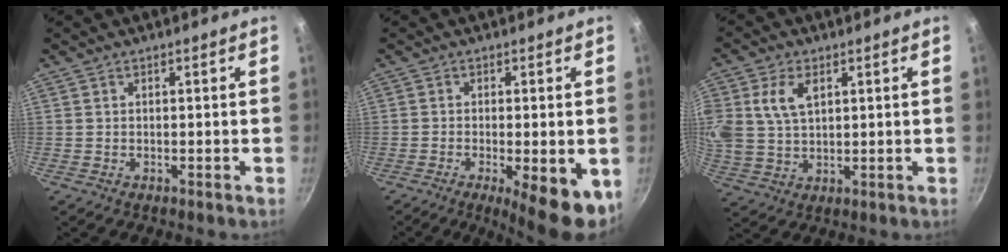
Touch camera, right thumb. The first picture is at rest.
{"total": 10.8, "force": [-3.6, 3.2, 9.7], "torque": [-0.122, -0.003, -0.043]}
{"total": 10.1, "force": [3.4, 6.6, 6.8], "torque": [-0.137, -0.001, 0.068]}